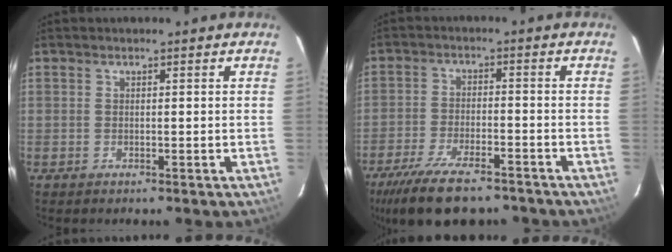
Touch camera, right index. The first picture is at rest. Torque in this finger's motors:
{"motor_torque": [1.22, -0.92, 0.59, 0.12]}